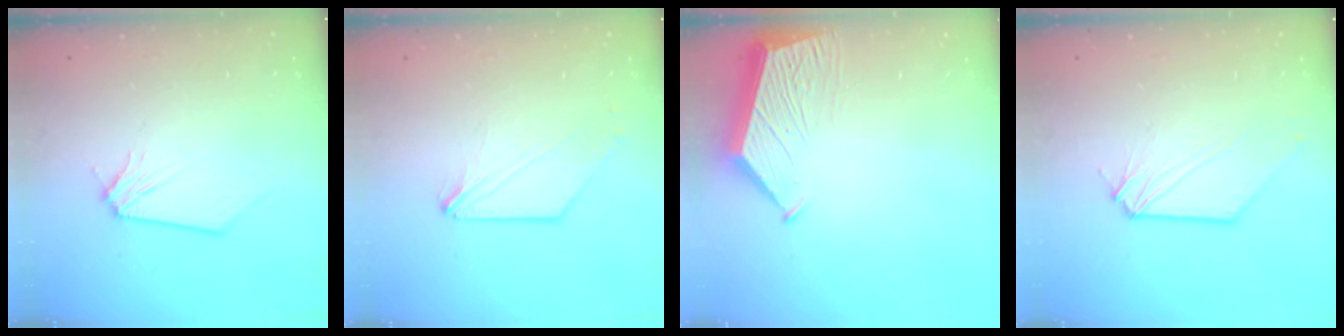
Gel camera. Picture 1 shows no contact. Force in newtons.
{"total": 0.8, "press": 0.8, "slide": 0.2}
{"total": 7.1, "press": 7.1, "slide": 0.8}
{"total": 1.1, "press": 1.1, "slide": 0.1}